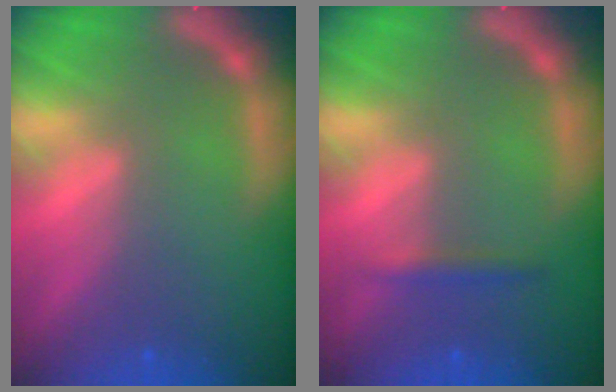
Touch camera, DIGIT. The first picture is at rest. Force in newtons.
{"total": 1.4}